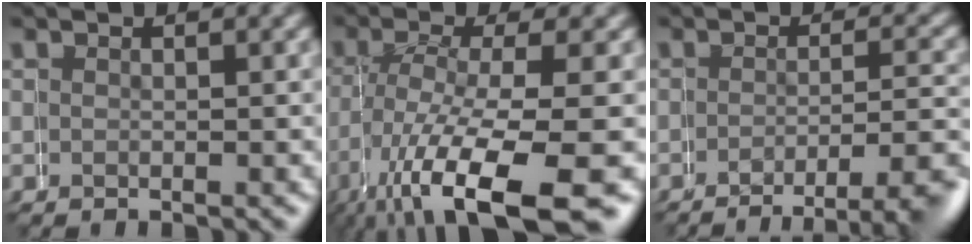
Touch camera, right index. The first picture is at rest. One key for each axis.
{"total": 7.1, "fx": -3.5, "fy": 2.8, "fz": 5.4, "tx": -0.107, "ty": -0.028, "tz": -0.029}
{"total": 6.9, "fx": -4.9, "fy": 2.3, "fz": 4.4, "tx": -0.043, "ty": -0.017, "tz": -0.066}